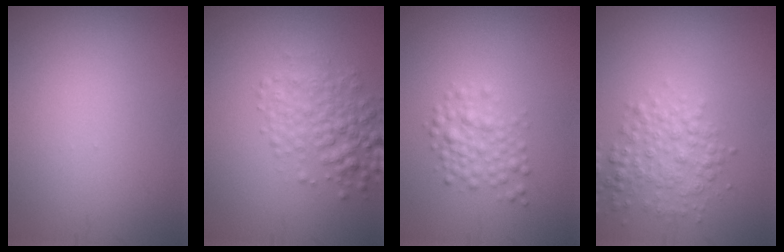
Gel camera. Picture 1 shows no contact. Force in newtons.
{"total": 3.9, "press": 3.9, "slide": 0.1}
{"total": 2.5, "press": 2.5, "slide": 0.1}
{"total": 3.1, "press": 3.1, "slide": 0.1}